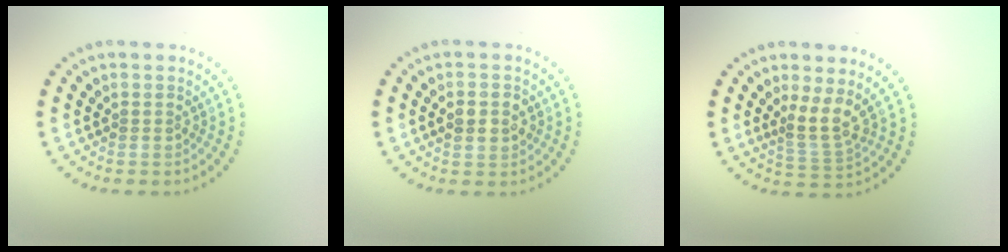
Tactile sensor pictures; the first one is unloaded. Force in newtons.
{"total": 2.9, "press": 2.9, "slide": 0.2}
{"total": 2.9, "press": 2.1, "slide": 2.1}